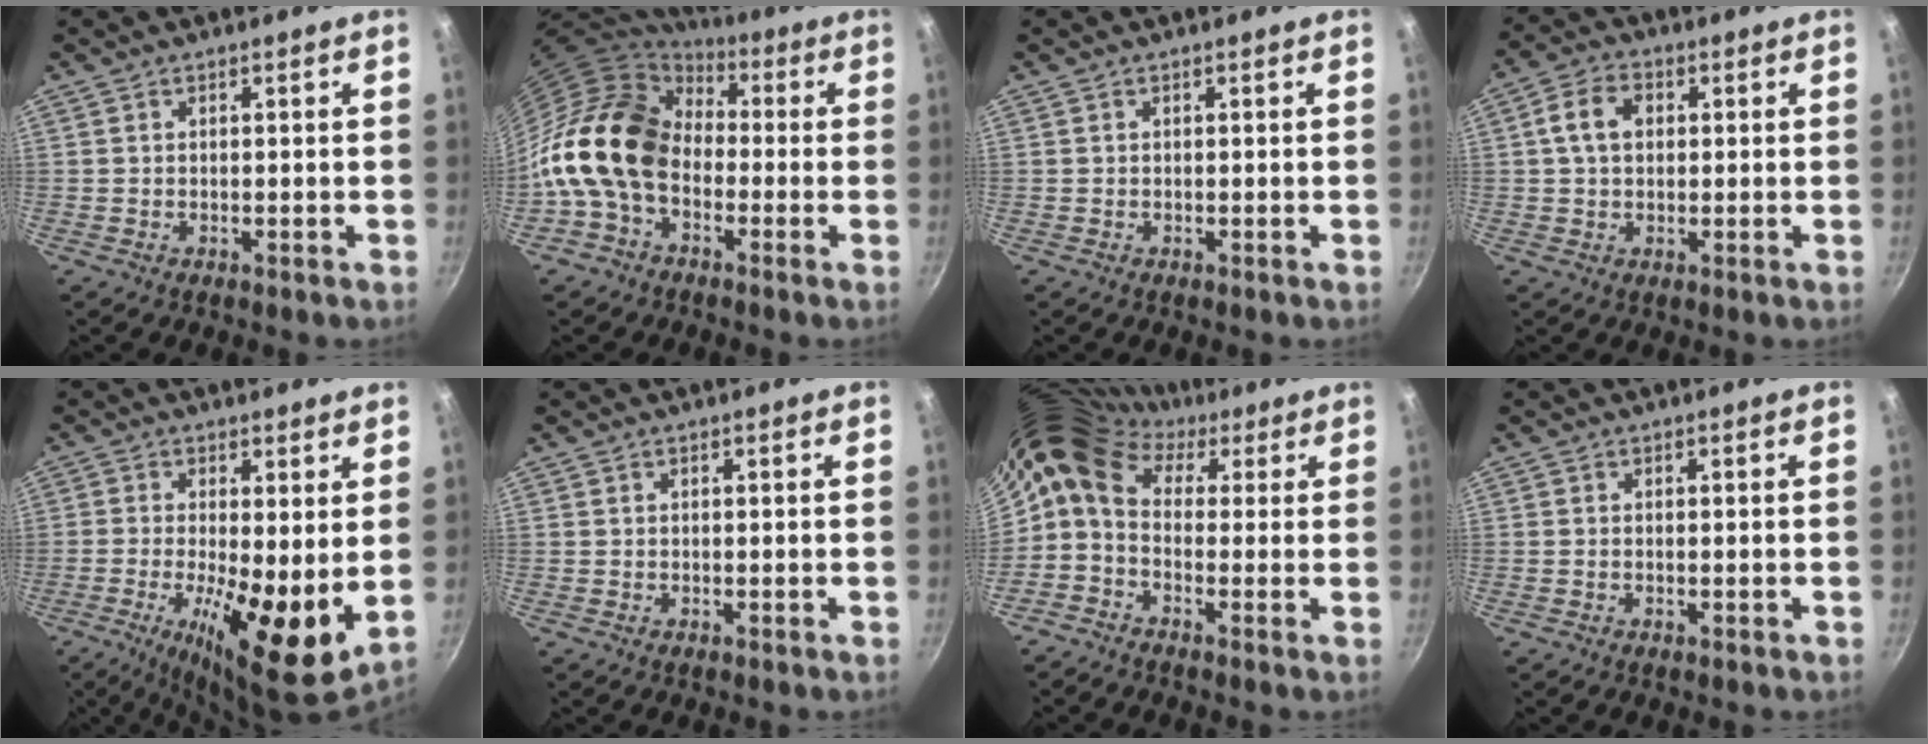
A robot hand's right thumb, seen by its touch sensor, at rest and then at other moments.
{"total": 18.1, "force": [-1.9, 13.0, 12.5], "torque": [-0.207, 0.042, -0.053]}
{"total": 0.0}
{"total": 7.0, "force": [1.3, 5.1, 4.6], "torque": [-0.071, 0.013, 0.014]}
{"total": 13.8, "force": [-1.3, 4.3, 13.1], "torque": [-0.207, -0.022, -0.019]}
{"total": 0.0}
{"total": 10.0, "force": [2.7, 7.3, 6.4], "torque": [-0.109, 0.020, 0.022]}
{"total": 0.0}